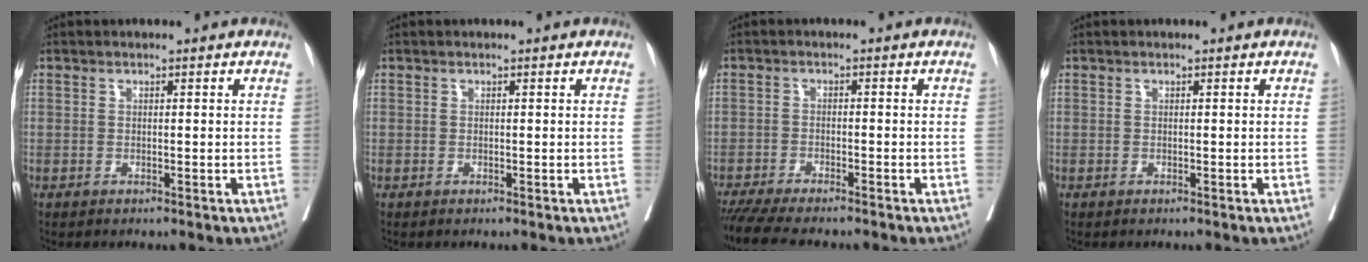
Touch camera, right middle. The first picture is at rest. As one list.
[{"total": 0.0}, {"total": 9.6, "force": [-8.3, 1.0, 4.6], "torque": [-0.061, -0.014, -0.131]}, {"total": 0.0}]